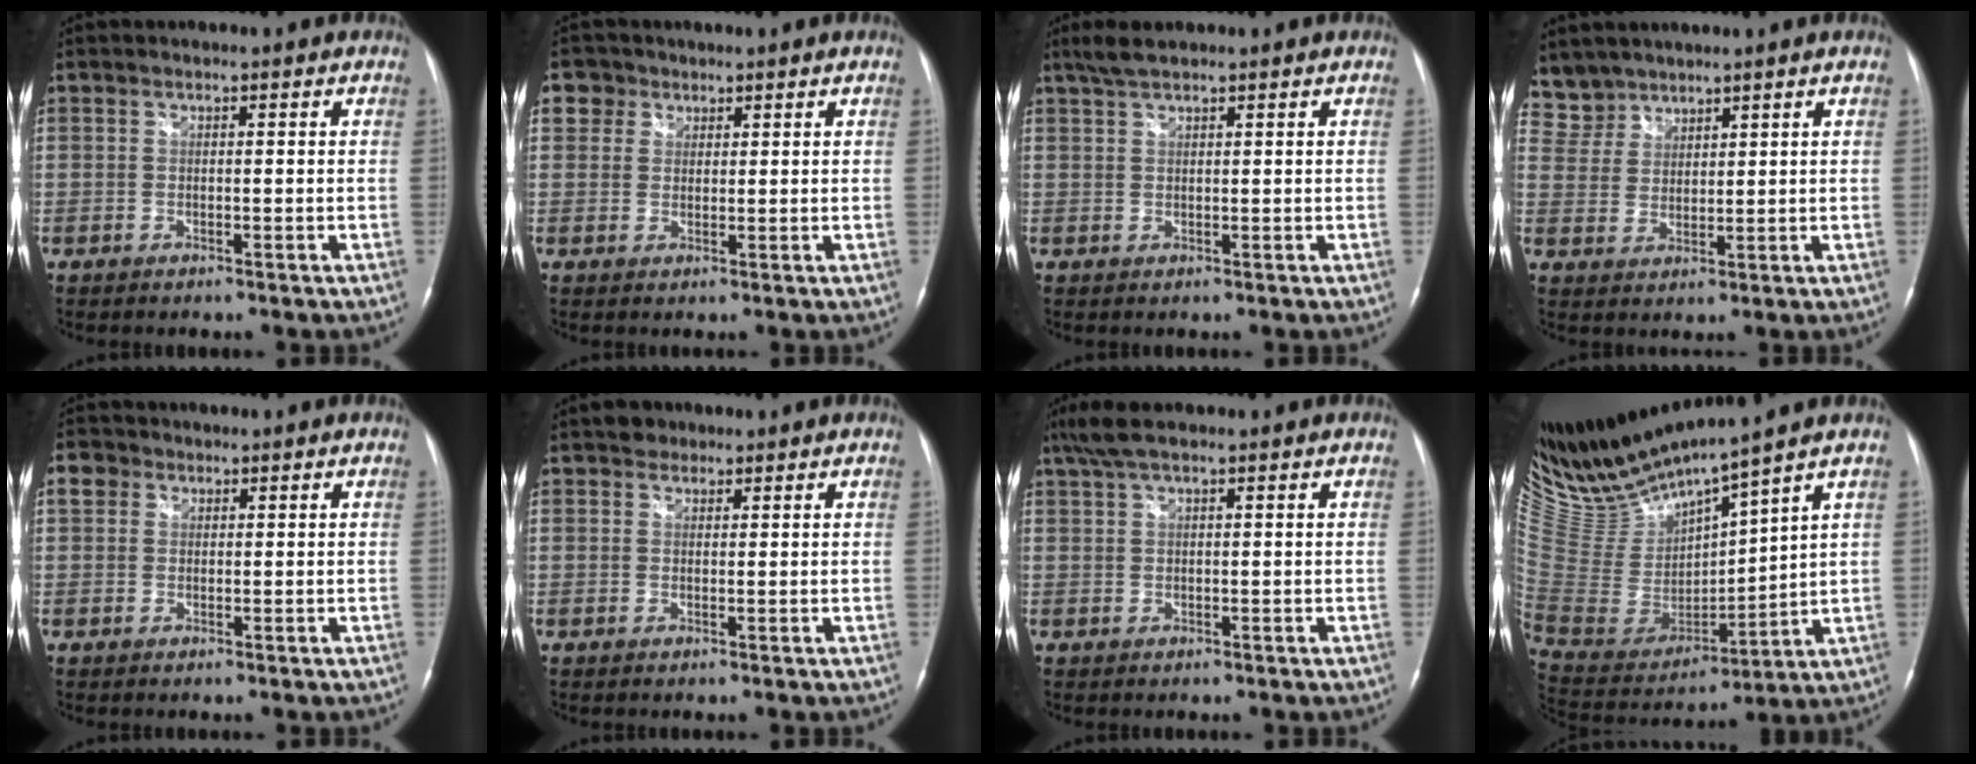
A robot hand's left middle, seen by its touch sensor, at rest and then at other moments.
{"total": 3.2, "force": [1.7, 2.7, 0.1], "torque": [0.004, 0.009, 0.023]}
{"total": 2.9, "force": [2.4, 0.5, 1.6], "torque": [-0.038, 0.009, 0.049]}
{"total": 5.2, "force": [4.6, 2.3, -0.7], "torque": [0.017, 0.008, 0.099]}
{"total": 2.9, "force": [1.3, 2.5, 0.9], "torque": [-0.021, 0.014, 0.023]}
{"total": 2.0, "force": [1.4, 1.4, 0.2], "torque": [-0.004, 0.005, 0.020]}
{"total": 4.3, "force": [3.1, 0.8, 2.8], "torque": [-0.064, 0.022, 0.063]}
{"total": 14.8, "force": [13.9, -0.7, 5.3], "torque": [-0.121, -0.024, 0.290]}